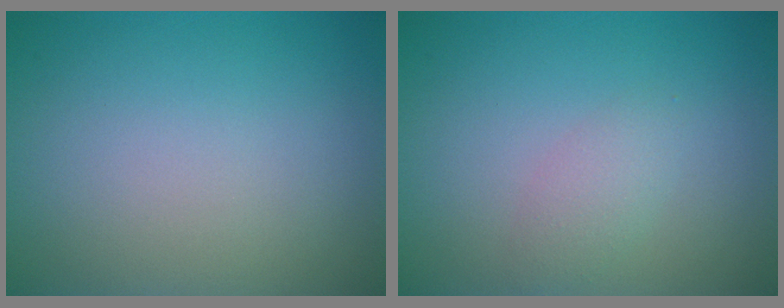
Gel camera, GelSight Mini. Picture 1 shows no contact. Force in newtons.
{"total": 1.6, "press": 1.6, "slide": 0.0}